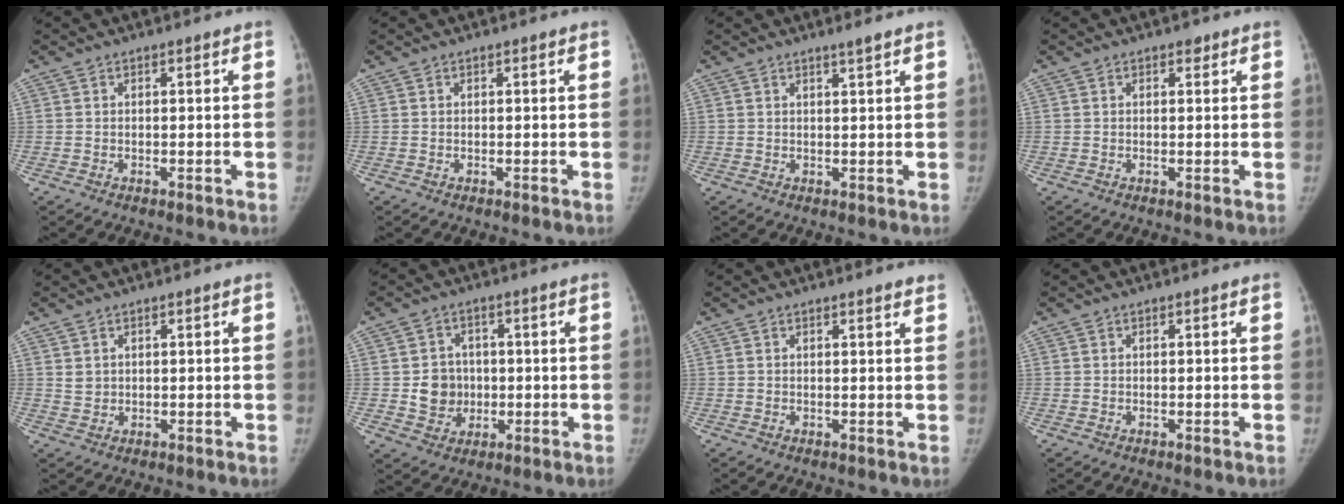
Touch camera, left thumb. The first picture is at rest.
{"total": 0.0}
{"total": 1.5, "force": [1.2, -0.2, 0.9], "torque": [-0.015, -0.011, 0.021]}
{"total": 1.1, "force": [0.7, 0.7, 0.5], "torque": [0.000, -0.003, 0.006]}
{"total": 1.6, "force": [0.8, 1.3, 0.6], "torque": [-0.003, -0.007, 0.018]}
{"total": 6.9, "force": [-0.2, 6.3, 2.7], "torque": [-0.014, 0.006, 0.000]}
{"total": 1.7, "force": [1.5, 0.1, 0.8], "torque": [-0.006, -0.005, 0.018]}
{"total": 0.0}